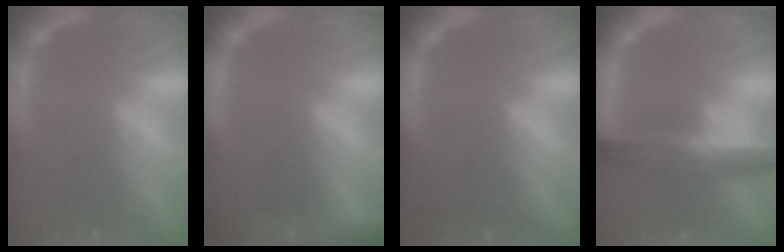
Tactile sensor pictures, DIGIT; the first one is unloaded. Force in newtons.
{"total": 8.0}
{"total": 0.9}
{"total": 7.1}